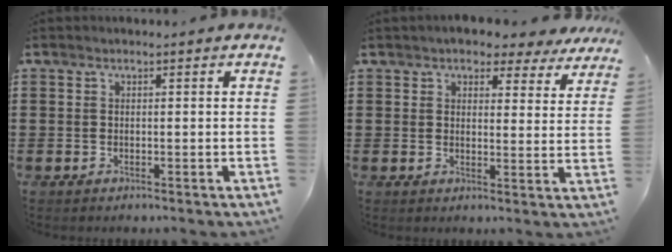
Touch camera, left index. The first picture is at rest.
{"total": 3.9, "force": [3.6, 1.2, 1.1], "torque": [-0.038, -0.008, 0.065]}